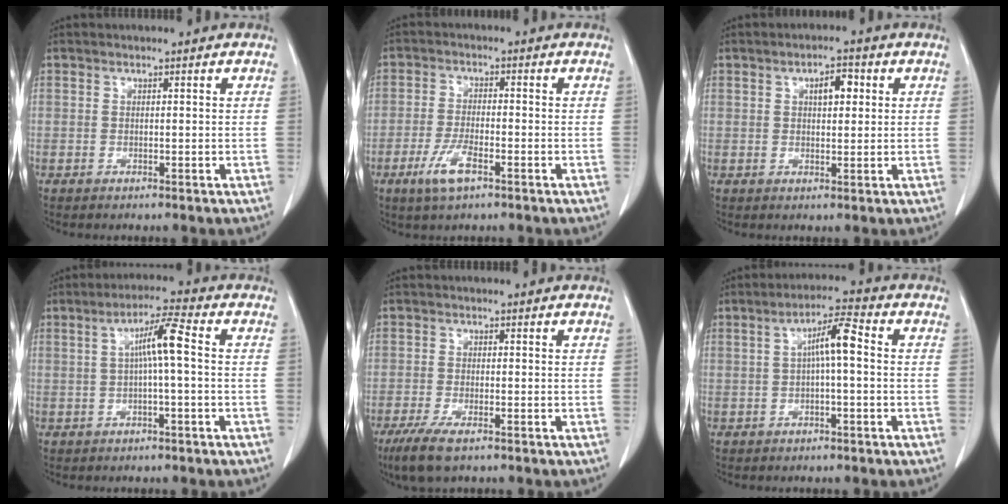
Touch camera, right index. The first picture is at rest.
{"total": 5.3, "force": [-2.9, 1.4, 4.2], "torque": [-0.093, -0.006, -0.051]}
{"total": 3.7, "force": [1.2, 1.5, 3.1], "torque": [-0.050, 0.006, 0.016]}
{"total": 5.7, "force": [0.4, 0.0, 5.6], "torque": [-0.101, 0.016, 0.008]}
{"total": 5.7, "force": [-3.6, 1.0, 4.3], "torque": [-0.085, -0.017, -0.058]}
{"total": 5.5, "force": [0.3, 0.6, 5.4], "torque": [-0.093, 0.017, 0.004]}